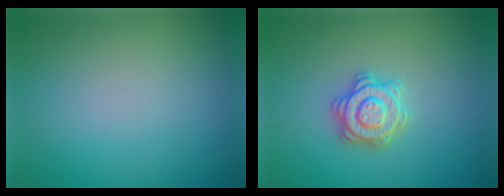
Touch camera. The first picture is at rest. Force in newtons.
{"total": 3.3, "press": 3.2, "slide": 0.9}